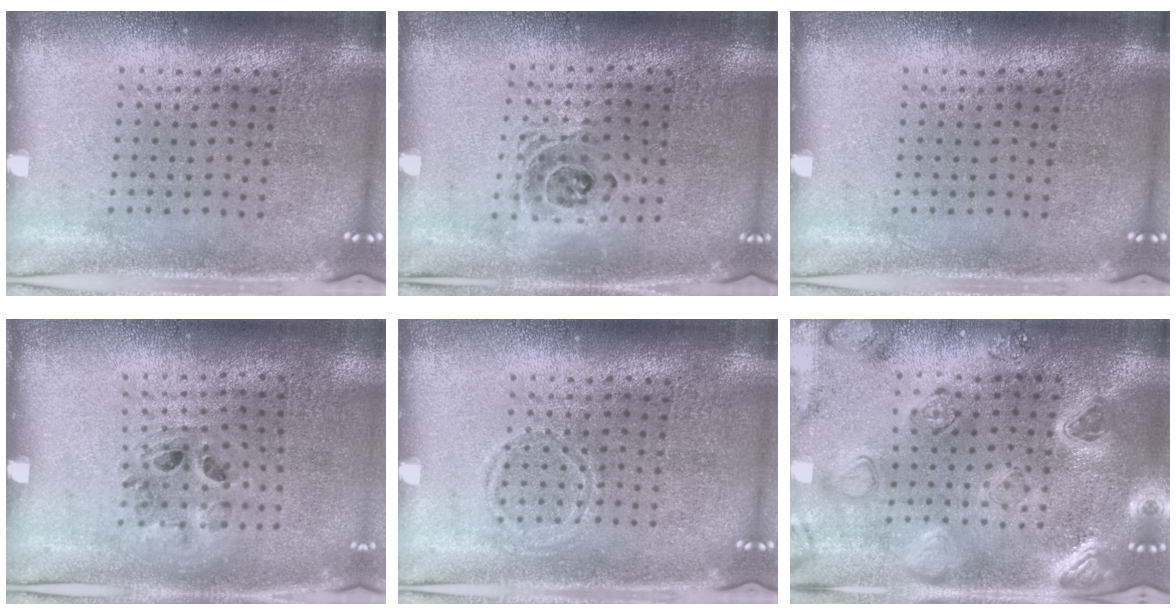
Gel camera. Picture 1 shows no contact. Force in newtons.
{"total": 1.4, "press": 1.2, "slide": 0.7}
{"total": 0.0}
{"total": 0.8, "press": 0.8, "slide": 0.3}
{"total": 0.8, "press": 0.8, "slide": 0.1}
{"total": 2.2, "press": 2.2, "slide": 0.4}